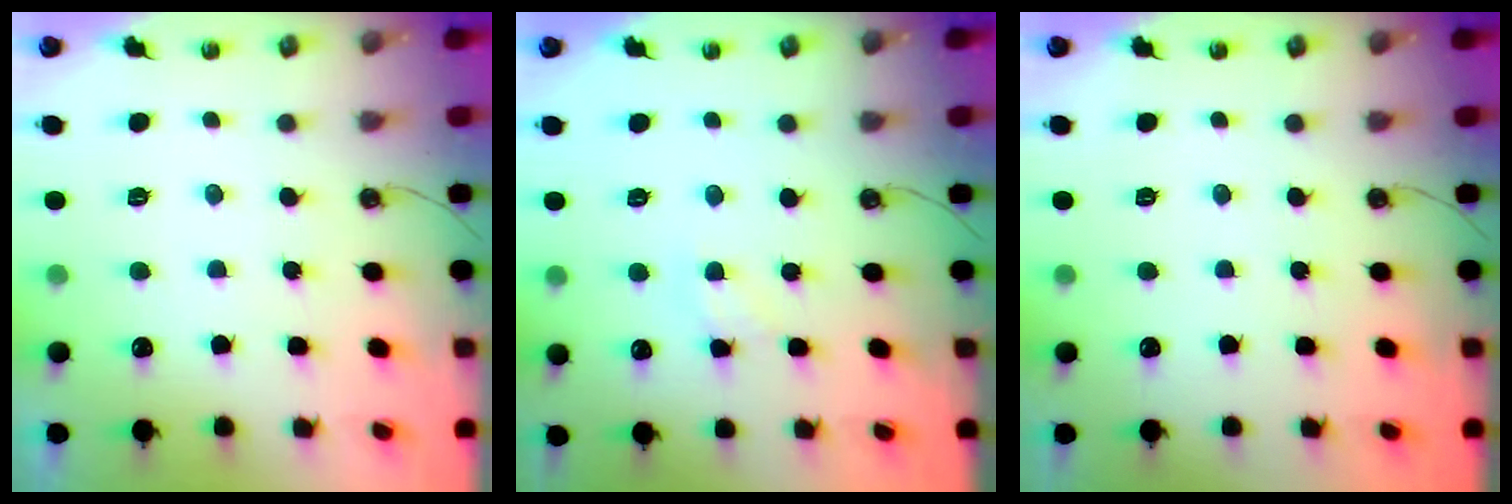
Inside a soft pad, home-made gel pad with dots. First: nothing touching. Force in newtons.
{"total": 1.8, "press": 1.8, "slide": 0.2}
{"total": 0.0}